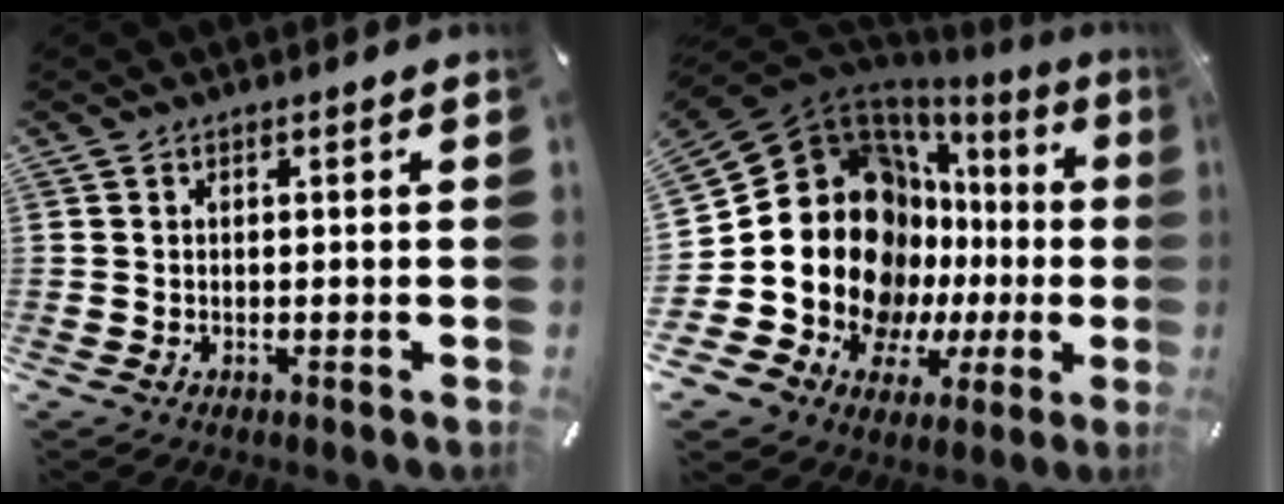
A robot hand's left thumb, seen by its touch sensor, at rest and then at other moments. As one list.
[{"total": 23.1, "force": [0.9, 17.8, 14.8], "torque": [-0.255, -0.043, 0.048]}]